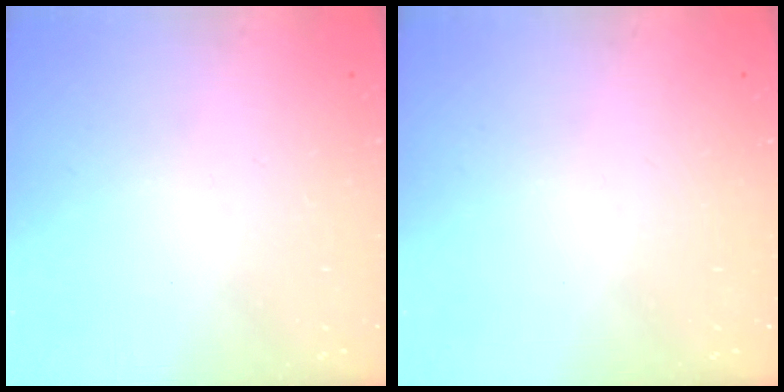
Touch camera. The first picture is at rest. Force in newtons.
{"total": 0.0}